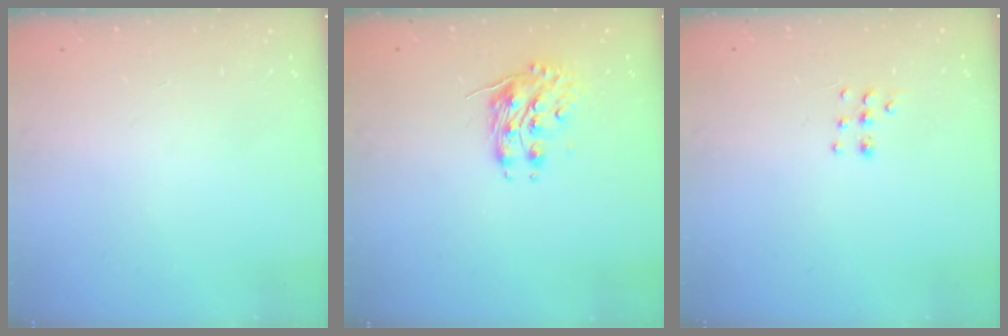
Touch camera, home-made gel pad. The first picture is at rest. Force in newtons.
{"total": 8.2, "press": 8.2, "slide": 0.3}
{"total": 5.9, "press": 5.8, "slide": 0.7}